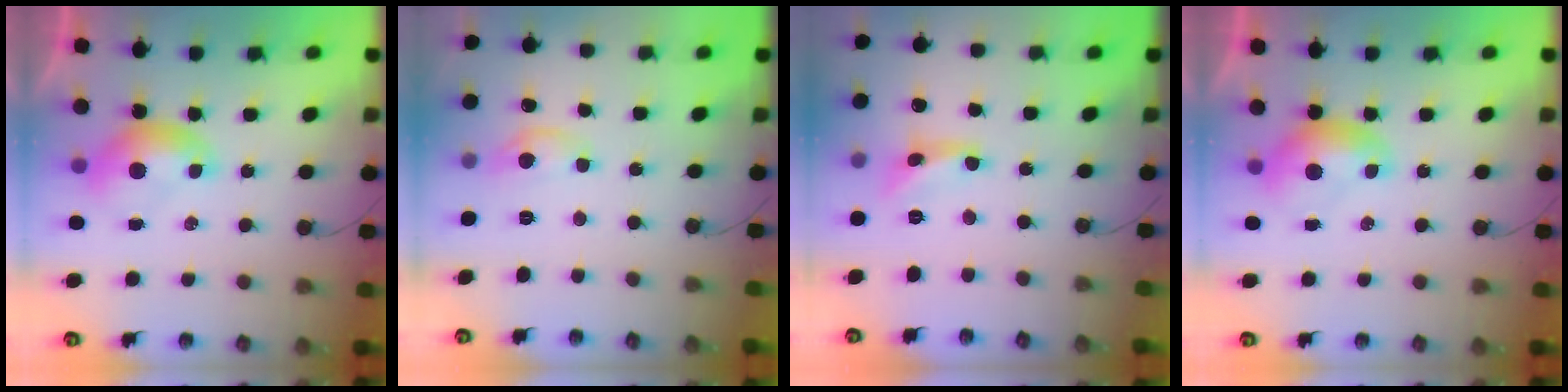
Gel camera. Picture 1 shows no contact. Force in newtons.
{"total": 1.9, "press": 1.9, "slide": 0.2}
{"total": 2.5, "press": 2.5, "slide": 0.2}
{"total": 0.6, "press": 0.6, "slide": 0.2}